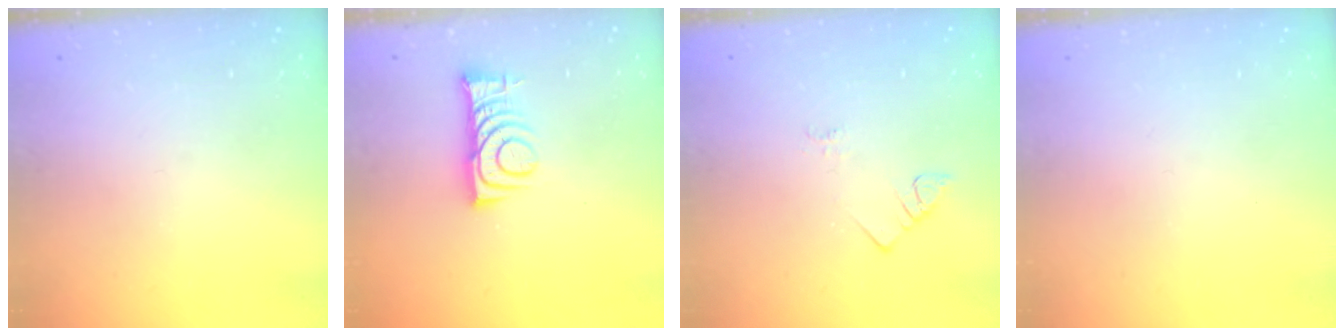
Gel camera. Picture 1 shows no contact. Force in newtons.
{"total": 8.3, "press": 8.3, "slide": 0.8}
{"total": 2.3, "press": 2.3, "slide": 0.4}
{"total": 1.5, "press": 1.5, "slide": 0.1}